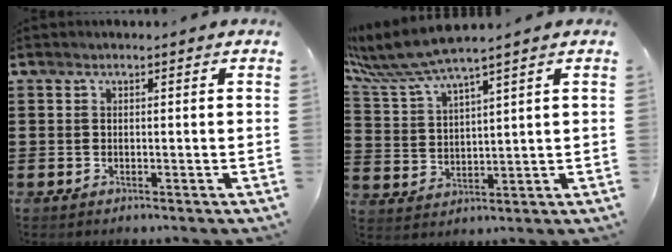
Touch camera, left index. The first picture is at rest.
{"total": 6.7, "force": [5.8, 0.1, 3.5], "torque": [-0.097, -0.028, 0.098]}